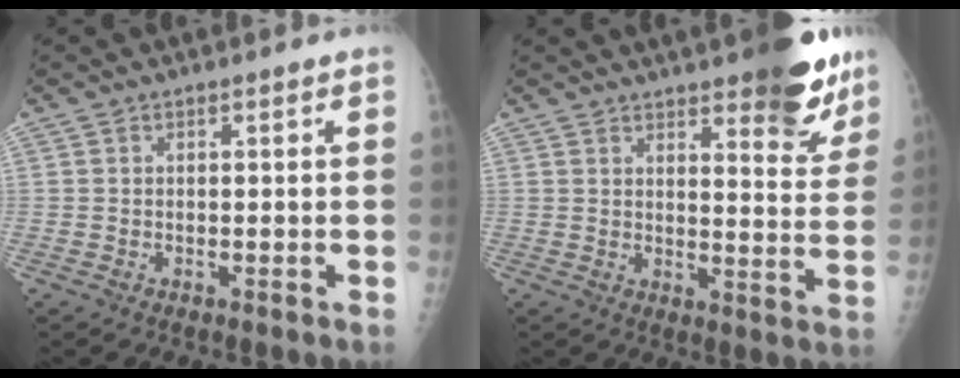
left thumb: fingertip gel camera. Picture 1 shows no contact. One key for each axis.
{"total": 14.6, "fx": 10.4, "fy": 4.1, "fz": 9.4, "tx": -0.082, "ty": -0.064, "tz": 0.133}